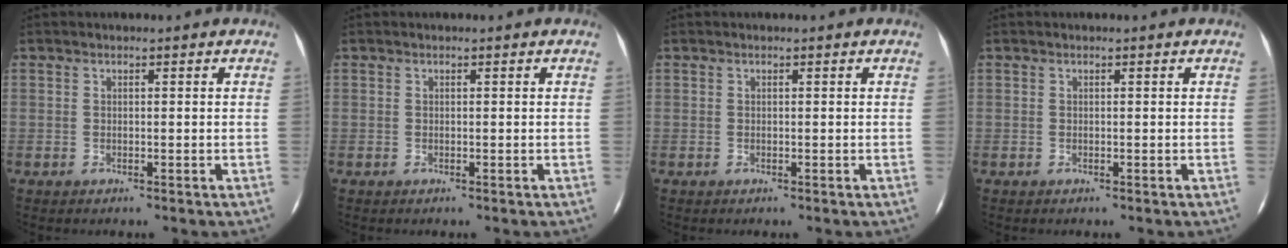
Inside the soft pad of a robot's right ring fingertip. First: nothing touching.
{"total": 0.0}
{"total": 0.0}
{"total": 0.0}